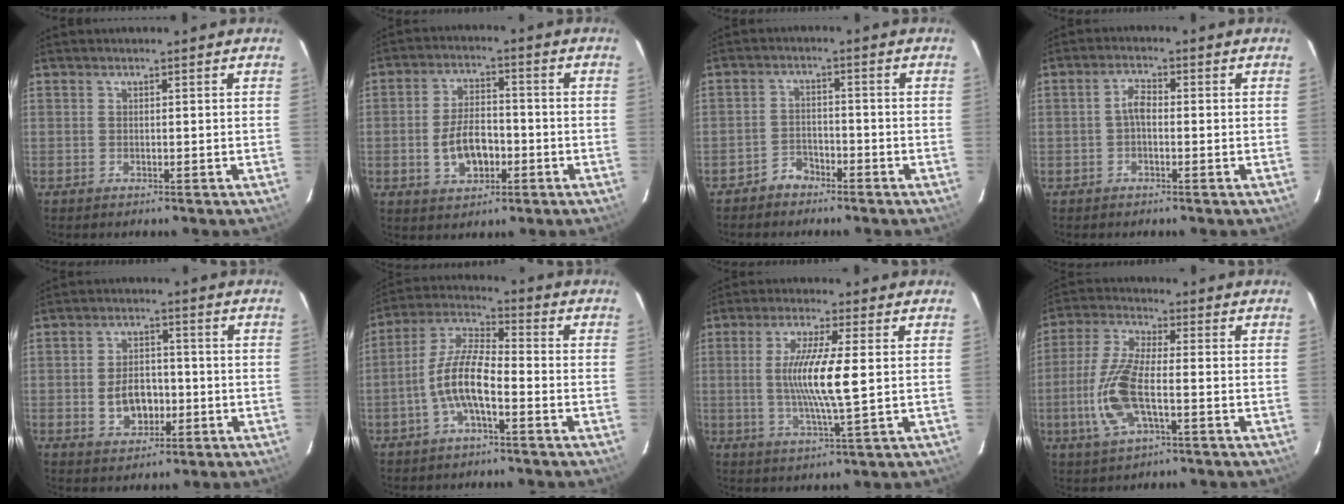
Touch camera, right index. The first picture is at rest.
{"total": 8.3, "force": [-2.4, 4.9, 6.3], "torque": [-0.124, 0.011, -0.030]}
{"total": 3.5, "force": [-2.9, 1.9, 0.5], "torque": [-0.017, 0.012, -0.050]}
{"total": 2.6, "force": [-0.6, 1.3, 2.1], "torque": [-0.044, 0.010, -0.011]}
{"total": 7.4, "force": [-1.5, 5.3, 4.9], "torque": [-0.098, 0.011, -0.013]}
{"total": 9.3, "force": [-3.5, 2.9, 8.2], "torque": [-0.179, 0.009, -0.068]}
{"total": 10.1, "force": [0.4, 0.5, 10.1], "torque": [-0.190, -0.010, 0.007]}
{"total": 12.0, "force": [-3.1, 4.2, 10.8], "torque": [-0.239, -0.001, -0.065]}